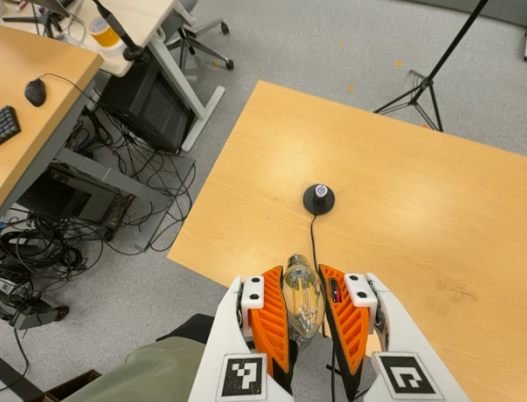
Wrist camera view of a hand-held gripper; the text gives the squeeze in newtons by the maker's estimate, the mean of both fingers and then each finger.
{"total": 20.4, "left": 21.9, "right": 18.9}